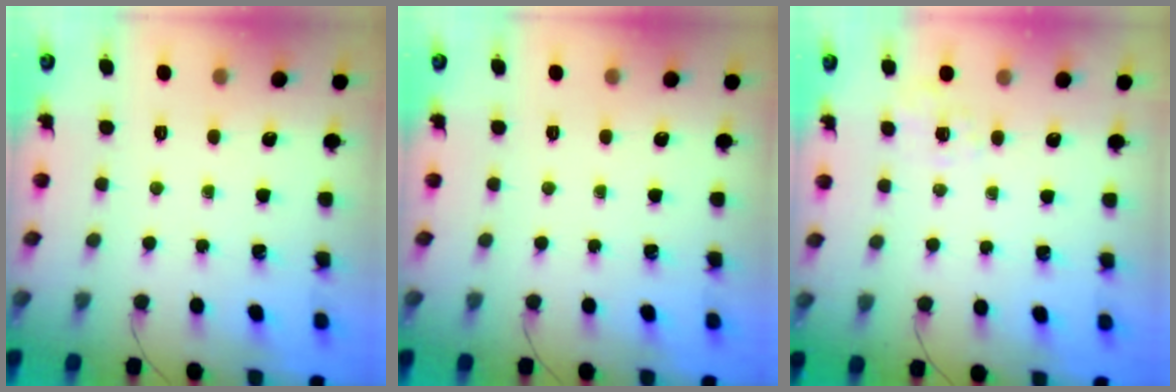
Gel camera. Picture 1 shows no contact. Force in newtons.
{"total": 0.0}
{"total": 1.8, "press": 0.4, "slide": 1.7}